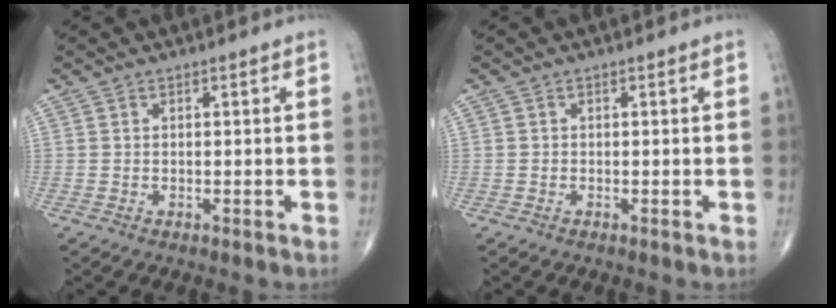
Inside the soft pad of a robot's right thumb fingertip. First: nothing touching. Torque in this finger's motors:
{"motor_torque": [-0.12, 0.03, -0.41, -0.11, 0.02]}